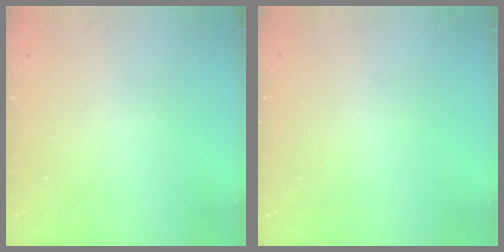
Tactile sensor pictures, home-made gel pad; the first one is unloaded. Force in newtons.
{"total": 0.0}